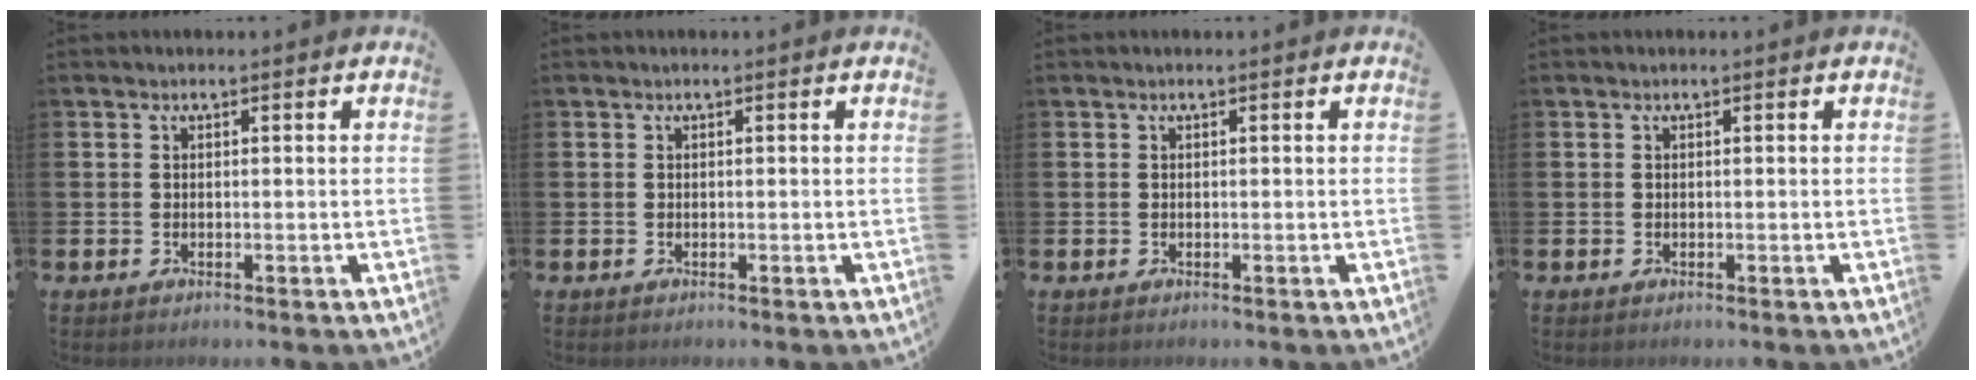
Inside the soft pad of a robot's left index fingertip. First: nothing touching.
{"total": 0.0}
{"total": 0.0}
{"total": 0.0}